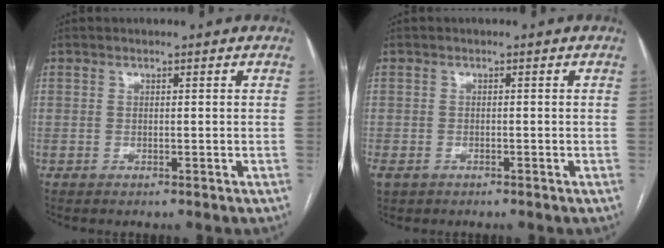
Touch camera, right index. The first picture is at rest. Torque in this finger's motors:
{"motor_torque": [0.92, -0.84, 0.73, 0.21]}